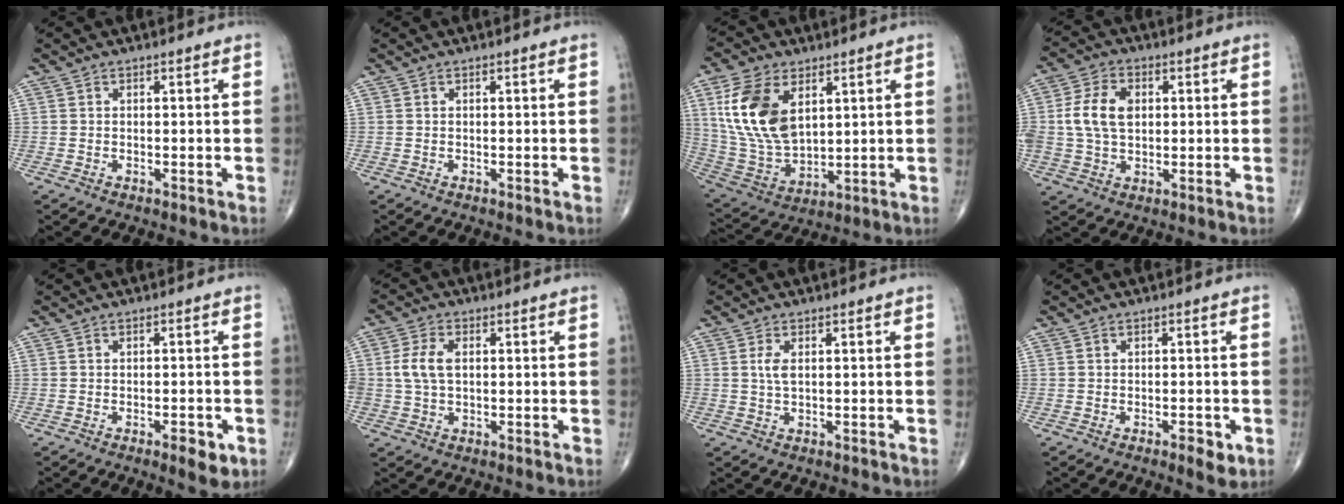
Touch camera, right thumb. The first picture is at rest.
{"total": 0.0}
{"total": 16.1, "force": [5.5, 9.4, 11.9], "torque": [-0.224, -0.021, 0.118]}
{"total": 8.7, "force": [1.1, 5.8, 6.4], "torque": [-0.121, 0.006, 0.023]}
{"total": 4.2, "force": [-1.8, 1.5, 3.4], "torque": [-0.041, -0.001, -0.022]}
{"total": 5.6, "force": [0.6, 3.5, 4.4], "torque": [-0.096, 0.007, 0.011]}
{"total": 2.3, "force": [0.5, 0.9, 2.0], "torque": [-0.043, 0.003, 0.014]}
{"total": 3.3, "force": [-1.4, 1.3, 2.7], "torque": [-0.034, -0.003, -0.018]}